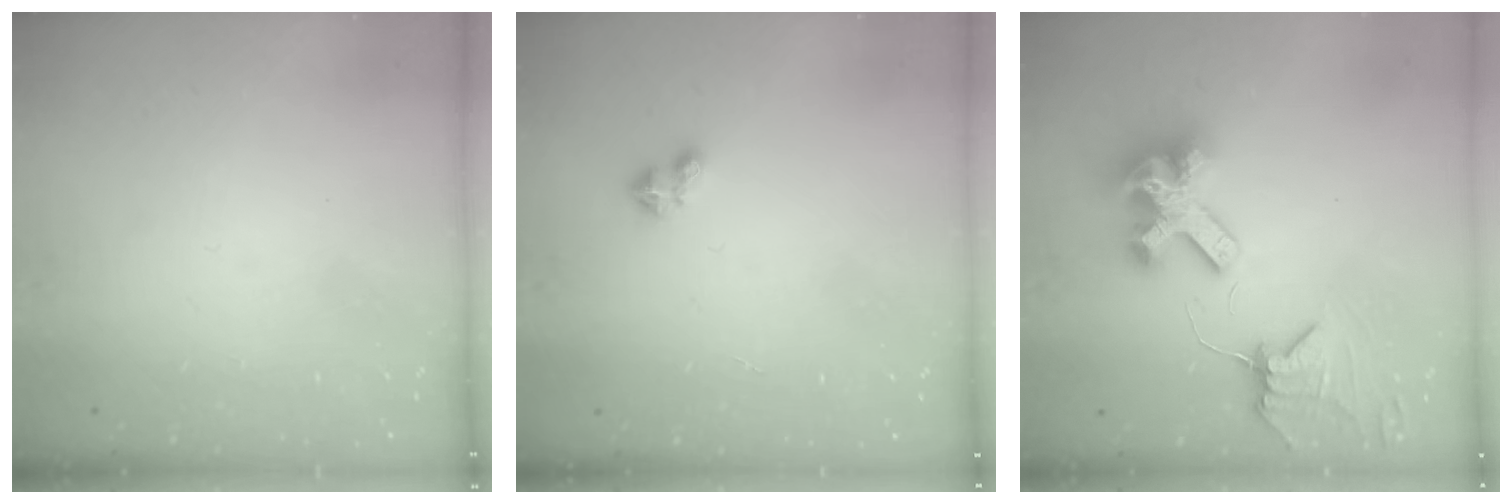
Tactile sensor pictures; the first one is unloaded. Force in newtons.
{"total": 2.4, "press": 2.4, "slide": 0.4}
{"total": 10.6, "press": 10.5, "slide": 1.4}